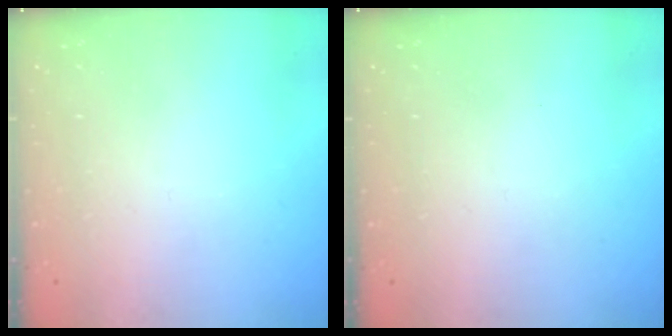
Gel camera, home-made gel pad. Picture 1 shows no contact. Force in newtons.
{"total": 0.0}